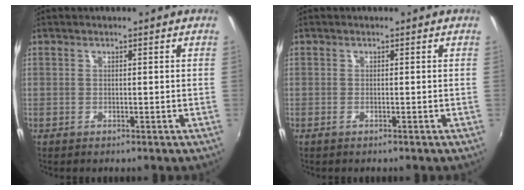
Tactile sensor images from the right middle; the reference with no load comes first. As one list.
[{"total": 0.5, "force": [-0.3, -0.1, 0.4], "torque": [-0.006, -0.001, -0.009]}]